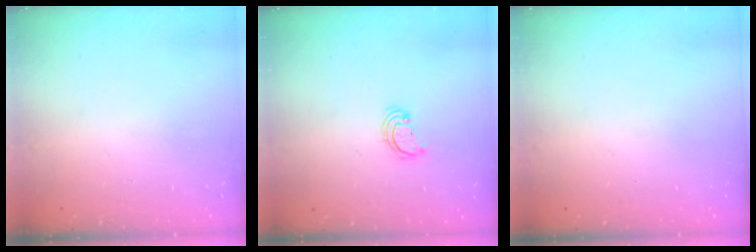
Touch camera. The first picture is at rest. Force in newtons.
{"total": 2.2, "press": 2.2, "slide": 0.2}
{"total": 0.0}